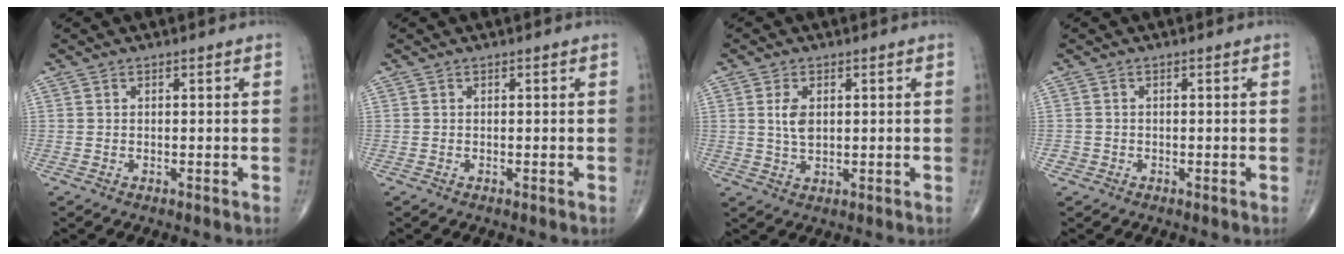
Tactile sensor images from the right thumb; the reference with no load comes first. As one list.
[{"total": 0.0}, {"total": 4.2, "force": [0.8, 2.4, 3.3], "torque": [-0.063, -0.005, 0.019]}, {"total": 0.9, "force": [-0.4, 0.8, 0.1], "torque": [0.004, 0.004, -0.011]}]